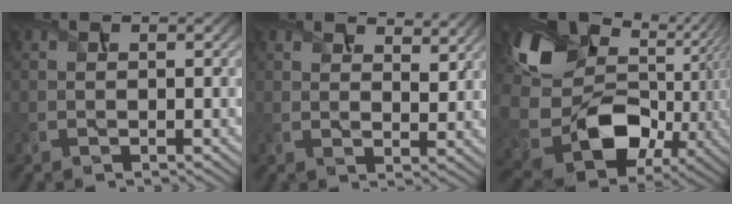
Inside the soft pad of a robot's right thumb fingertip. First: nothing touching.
{"total": 4.9, "force": [3.8, 2.0, 2.3], "torque": [-0.045, -0.002, 0.062]}
{"total": 16.5, "force": [-0.3, 12.5, 10.8], "torque": [-0.222, -0.029, 0.005]}